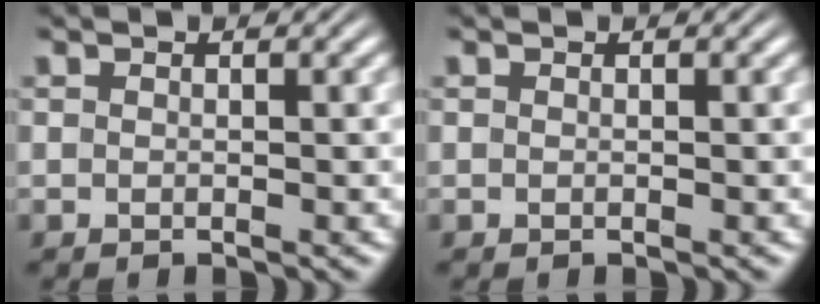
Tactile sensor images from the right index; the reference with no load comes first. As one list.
[{"total": 0.0}]